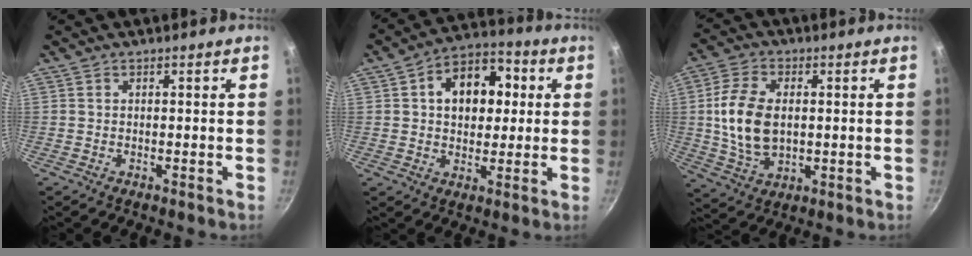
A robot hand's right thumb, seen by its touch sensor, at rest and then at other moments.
{"total": 13.4, "force": [2.7, 9.4, 9.1], "torque": [-0.095, 0.017, 0.029]}
{"total": 12.3, "force": [0.8, 7.6, 9.6], "torque": [-0.178, -0.001, 0.019]}